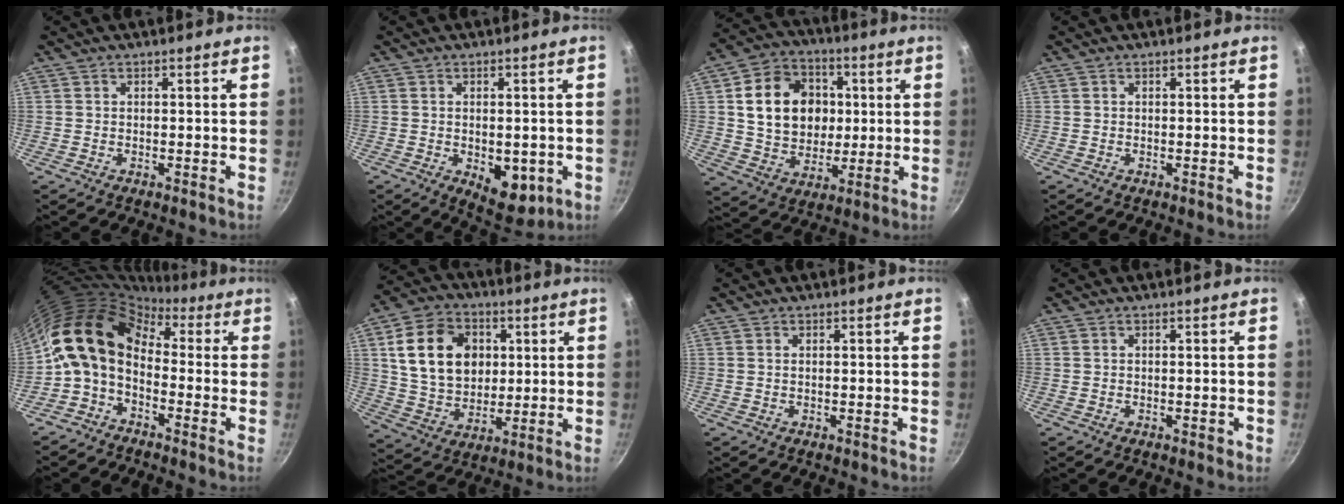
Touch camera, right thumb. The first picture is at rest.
{"total": 9.0, "force": [-2.1, 5.0, 7.2], "torque": [-0.073, -0.011, -0.017]}
{"total": 16.6, "force": [2.5, 13.5, 9.4], "torque": [-0.128, 0.012, 0.045]}
{"total": 0.0}
{"total": 13.7, "force": [-0.1, 9.5, 10.0], "torque": [-0.175, 0.037, -0.026]}
{"total": 17.2, "force": [3.9, 13.0, 10.5], "torque": [-0.161, -0.002, 0.071]}
{"total": 0.0}
{"total": 0.9, "force": [-0.4, 0.3, 0.8], "torque": [-0.008, 0.003, -0.005]}